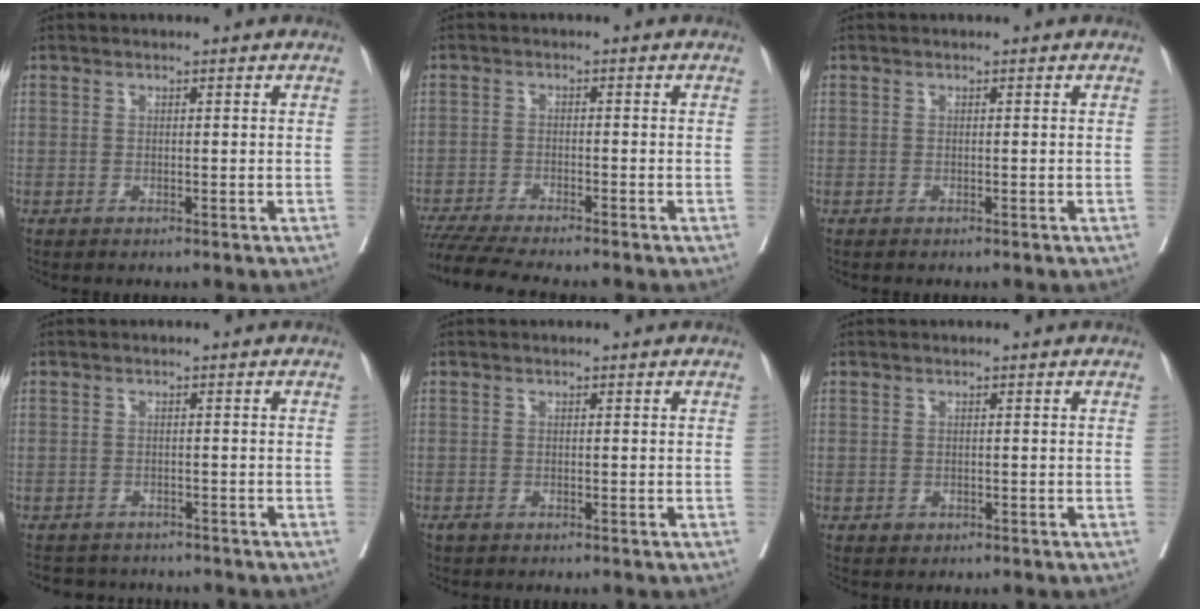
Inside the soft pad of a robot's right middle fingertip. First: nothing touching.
{"total": 9.4, "force": [-8.4, 0.3, 4.3], "torque": [-0.063, -0.018, -0.135]}
{"total": 0.0}
{"total": 5.6, "force": [-5.4, 1.7, 0.5], "torque": [-0.003, 0.000, -0.072]}
{"total": 0.6, "force": [-0.5, 0.3, 0.2], "torque": [-0.009, -0.001, -0.009]}
{"total": 0.8, "force": [-0.4, 0.7, 0.3], "torque": [-0.004, 0.002, -0.002]}